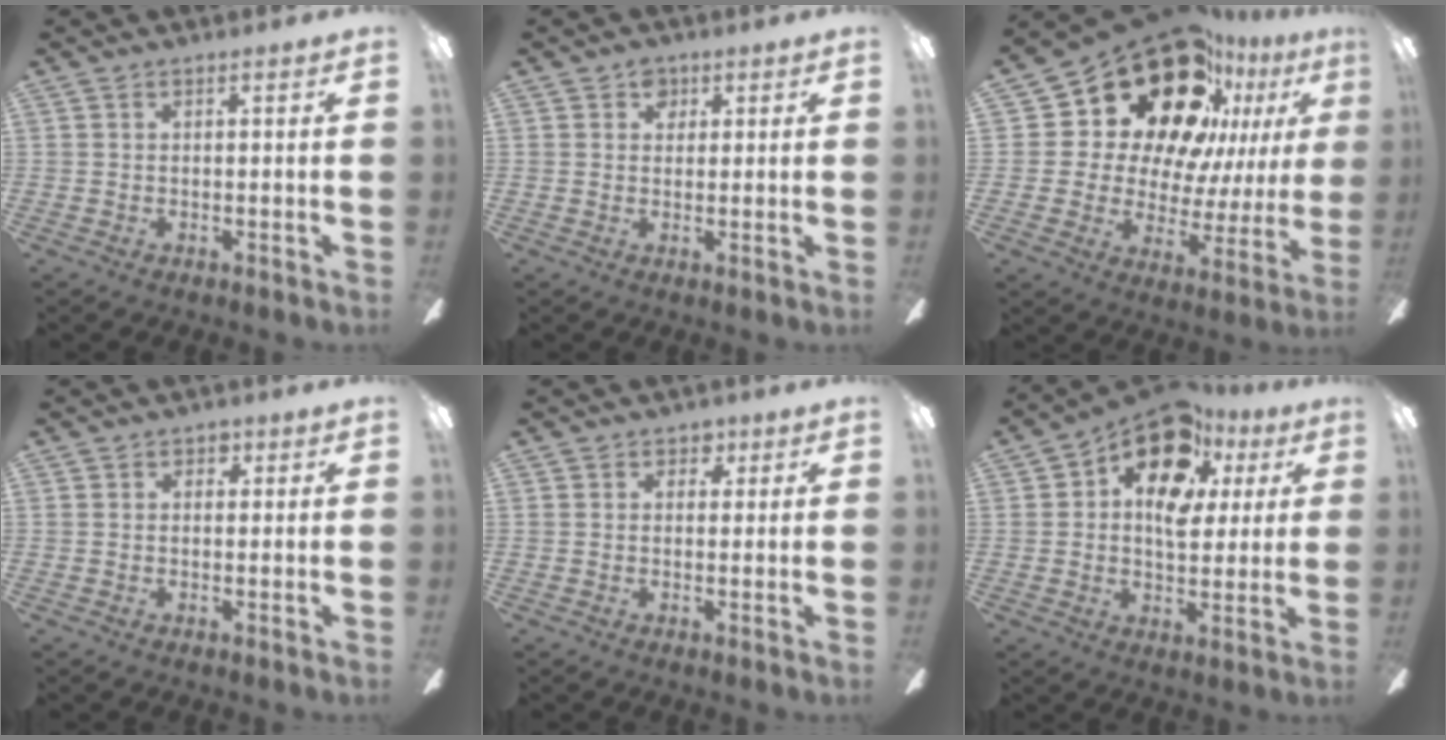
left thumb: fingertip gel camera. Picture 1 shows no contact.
{"total": 3.4, "force": [1.8, 2.5, 1.2], "torque": [-0.004, -0.002, 0.029]}
{"total": 25.0, "force": [16.2, 14.0, 12.8], "torque": [-0.220, -0.116, 0.302]}
{"total": 1.9, "force": [0.6, 1.5, 0.9], "torque": [-0.001, 0.000, 0.006]}
{"total": 2.7, "force": [1.2, 2.2, 1.1], "torque": [0.001, -0.001, 0.017]}
{"total": 15.6, "force": [7.2, 9.6, 9.9], "torque": [-0.159, -0.022, 0.133]}